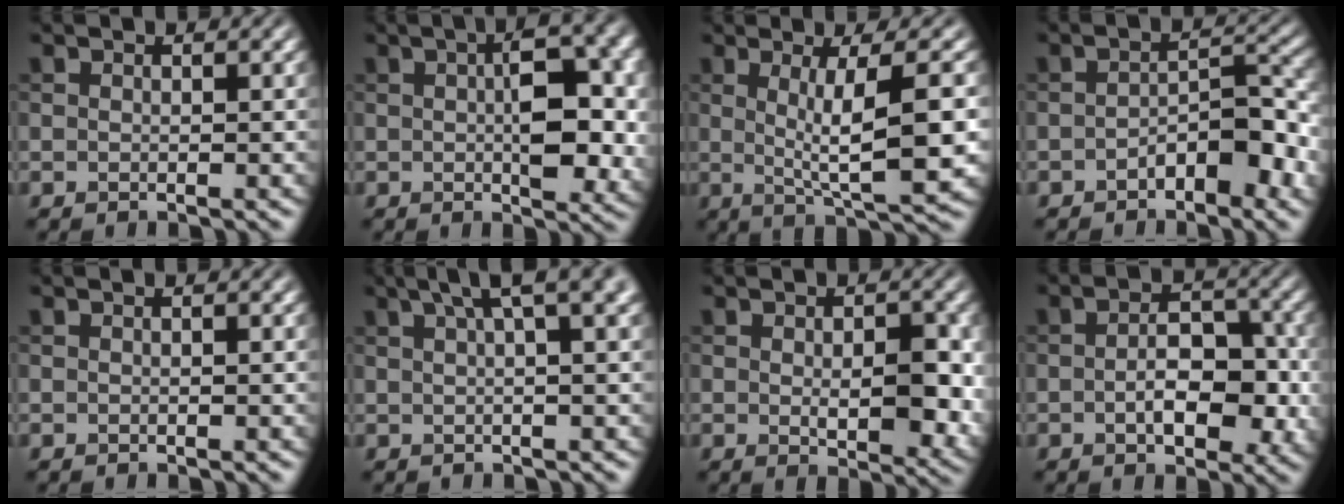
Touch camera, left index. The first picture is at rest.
{"total": 7.8, "force": [0.6, 3.4, 7.0], "torque": [-0.099, 0.001, 0.010]}
{"total": 7.4, "force": [0.5, 1.5, 7.2], "torque": [-0.106, -0.001, 0.013]}
{"total": 4.5, "force": [-1.8, 2.1, 3.5], "torque": [-0.050, 0.012, -0.029]}
{"total": 0.0}
{"total": 5.9, "force": [3.2, 1.4, 4.8], "torque": [-0.054, 0.023, 0.047]}
{"total": 6.2, "force": [-0.2, 3.0, 5.3], "torque": [-0.069, -0.013, 0.004]}
{"total": 5.7, "force": [-1.0, 3.0, 4.7], "torque": [-0.074, -0.003, -0.015]}